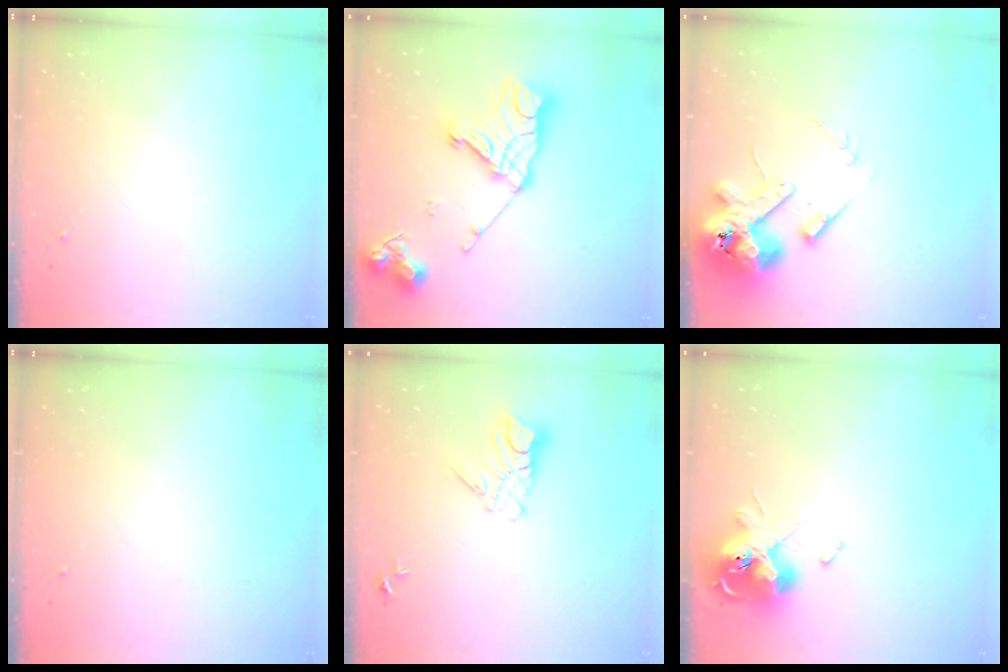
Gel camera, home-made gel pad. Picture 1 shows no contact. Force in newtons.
{"total": 18.6, "press": 18.5, "slide": 1.4}
{"total": 14.6, "press": 14.4, "slide": 2.5}
{"total": 0.0}
{"total": 9.2, "press": 9.2, "slide": 0.9}
{"total": 13.9, "press": 13.8, "slide": 1.9}